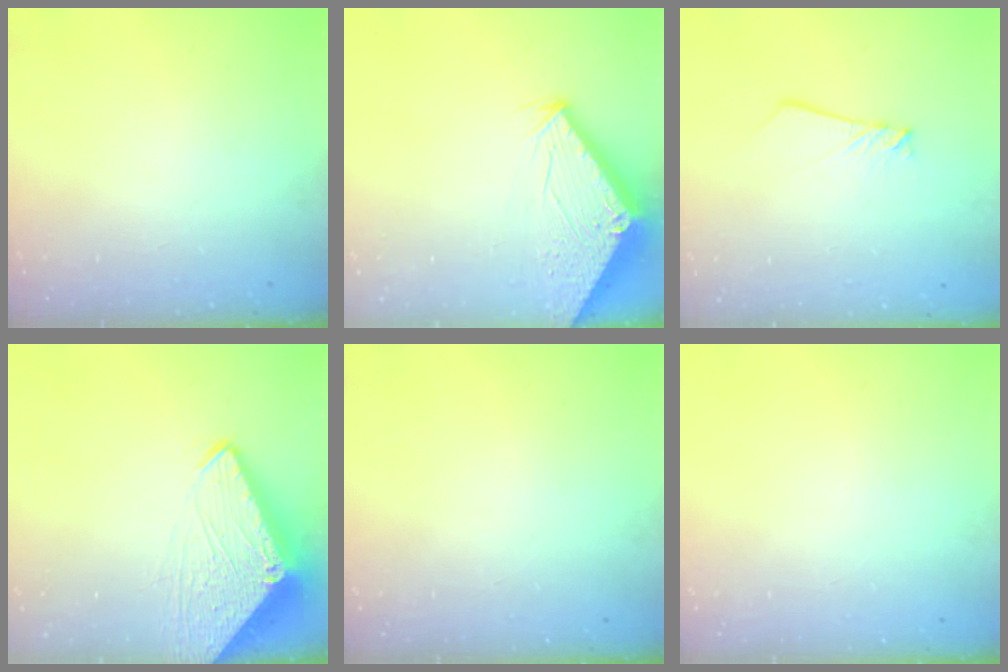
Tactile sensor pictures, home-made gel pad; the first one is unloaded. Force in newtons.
{"total": 2.7, "press": 2.7, "slide": 0.1}
{"total": 2.4, "press": 2.4, "slide": 0.2}
{"total": 7.1, "press": 7.0, "slide": 0.7}
{"total": 0.0}
{"total": 0.0}